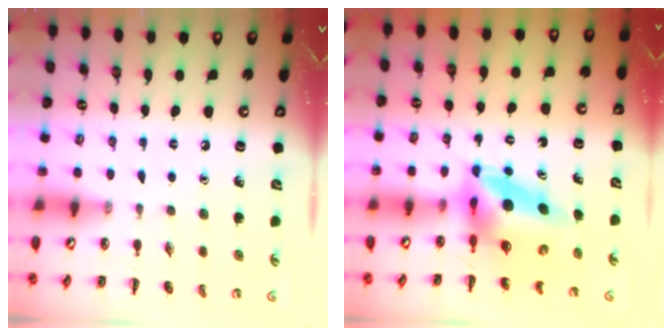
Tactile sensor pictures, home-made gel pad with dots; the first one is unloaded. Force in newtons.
{"total": 7.1, "press": 6.7, "slide": 2.5}